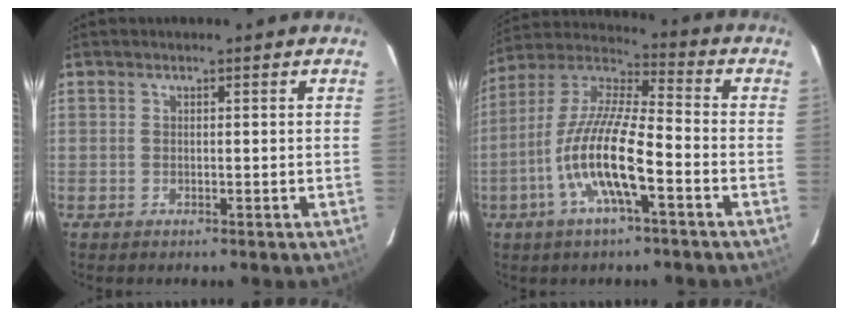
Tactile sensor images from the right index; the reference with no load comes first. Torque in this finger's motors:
{"motor_torque": [1.25, -0.88, 1.06, 0.21]}